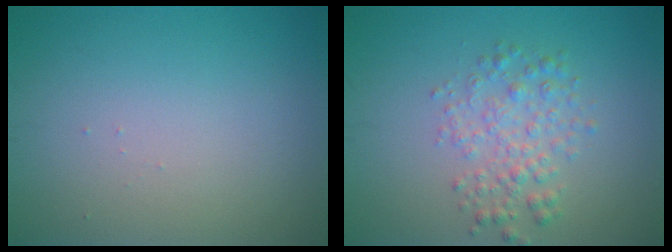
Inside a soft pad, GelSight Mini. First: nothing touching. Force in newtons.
{"total": 2.8, "press": 2.8, "slide": 0.0}